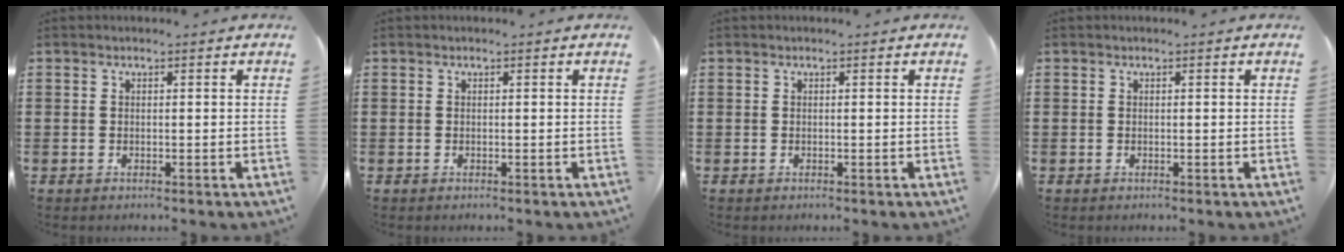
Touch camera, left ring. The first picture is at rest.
{"total": 0.0}
{"total": 0.0}
{"total": 0.0}